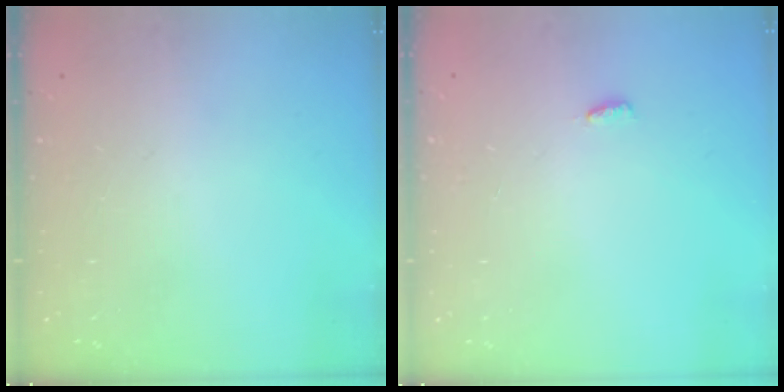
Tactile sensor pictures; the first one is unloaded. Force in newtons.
{"total": 3.1, "press": 2.7, "slide": 1.5}